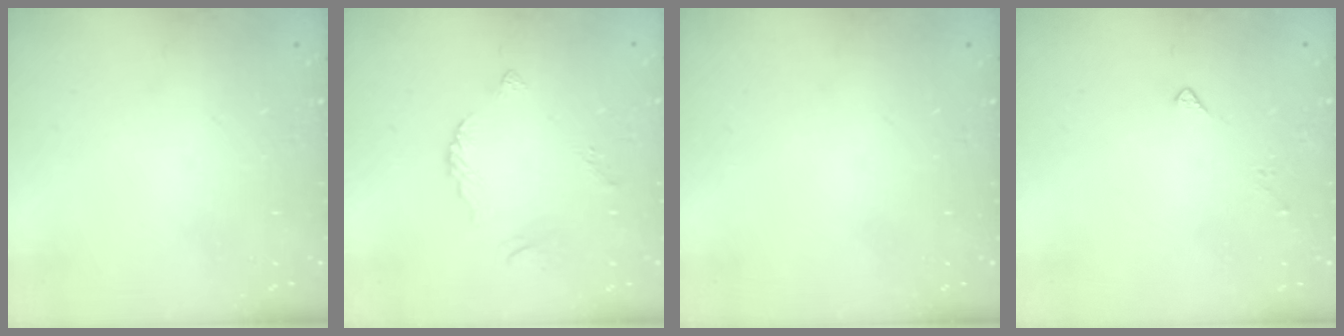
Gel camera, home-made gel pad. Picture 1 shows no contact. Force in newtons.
{"total": 3.5, "press": 3.5, "slide": 0.2}
{"total": 0.0}
{"total": 3.7, "press": 3.7, "slide": 0.7}